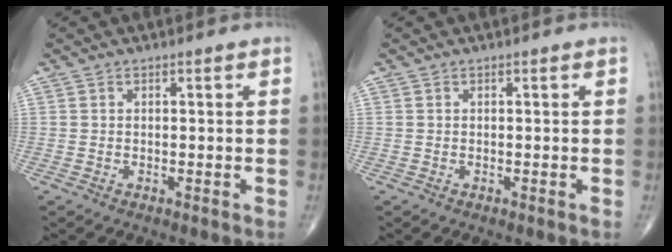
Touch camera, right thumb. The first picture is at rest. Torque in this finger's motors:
{"motor_torque": [0.01, 0.14, 0.00, 0.00, 0.01]}